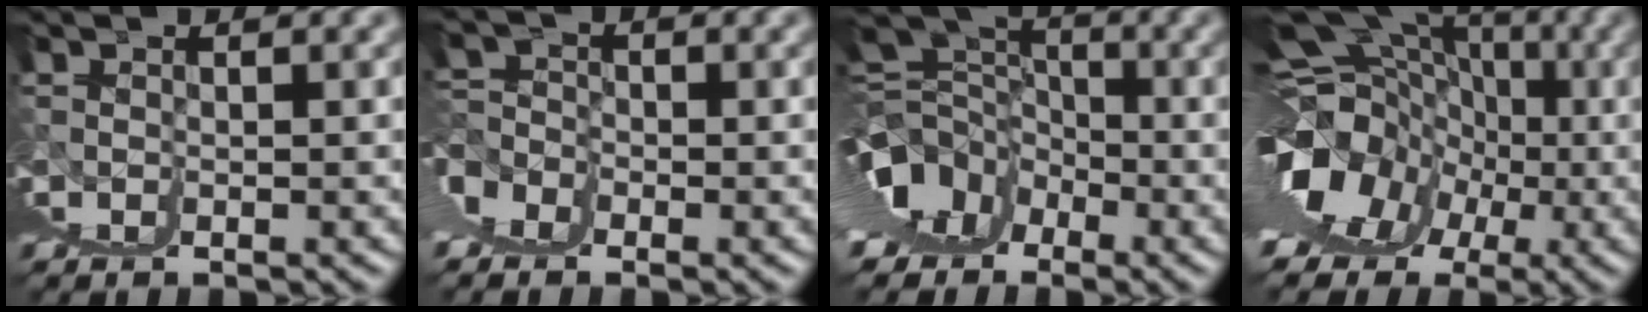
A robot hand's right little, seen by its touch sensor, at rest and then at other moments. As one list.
[{"total": 4.8, "force": [1.2, -4.4, -1.5], "torque": [0.034, 0.012, 0.024]}, {"total": 5.0, "force": [0.4, 0.0, 4.9], "torque": [-0.060, 0.009, 0.023]}, {"total": 11.5, "force": [1.5, 5.0, 10.2], "torque": [-0.120, 0.010, 0.035]}]